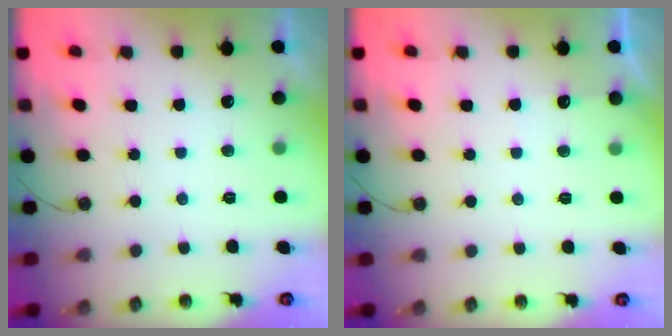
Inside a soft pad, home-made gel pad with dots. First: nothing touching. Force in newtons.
{"total": 3.9, "press": 3.8, "slide": 0.5}